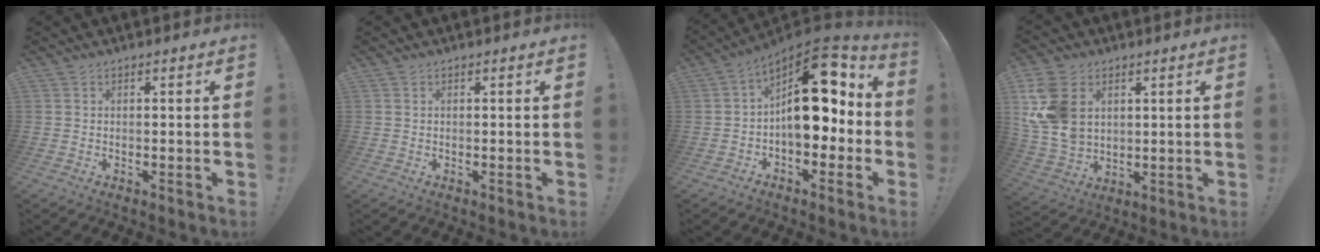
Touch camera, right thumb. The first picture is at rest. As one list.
[{"total": 0.0}, {"total": 18.0, "force": [2.1, 10.0, 14.8], "torque": [-0.198, 0.003, 0.043]}, {"total": 15.7, "force": [4.7, 11.6, 9.5], "torque": [-0.198, -0.020, 0.094]}]